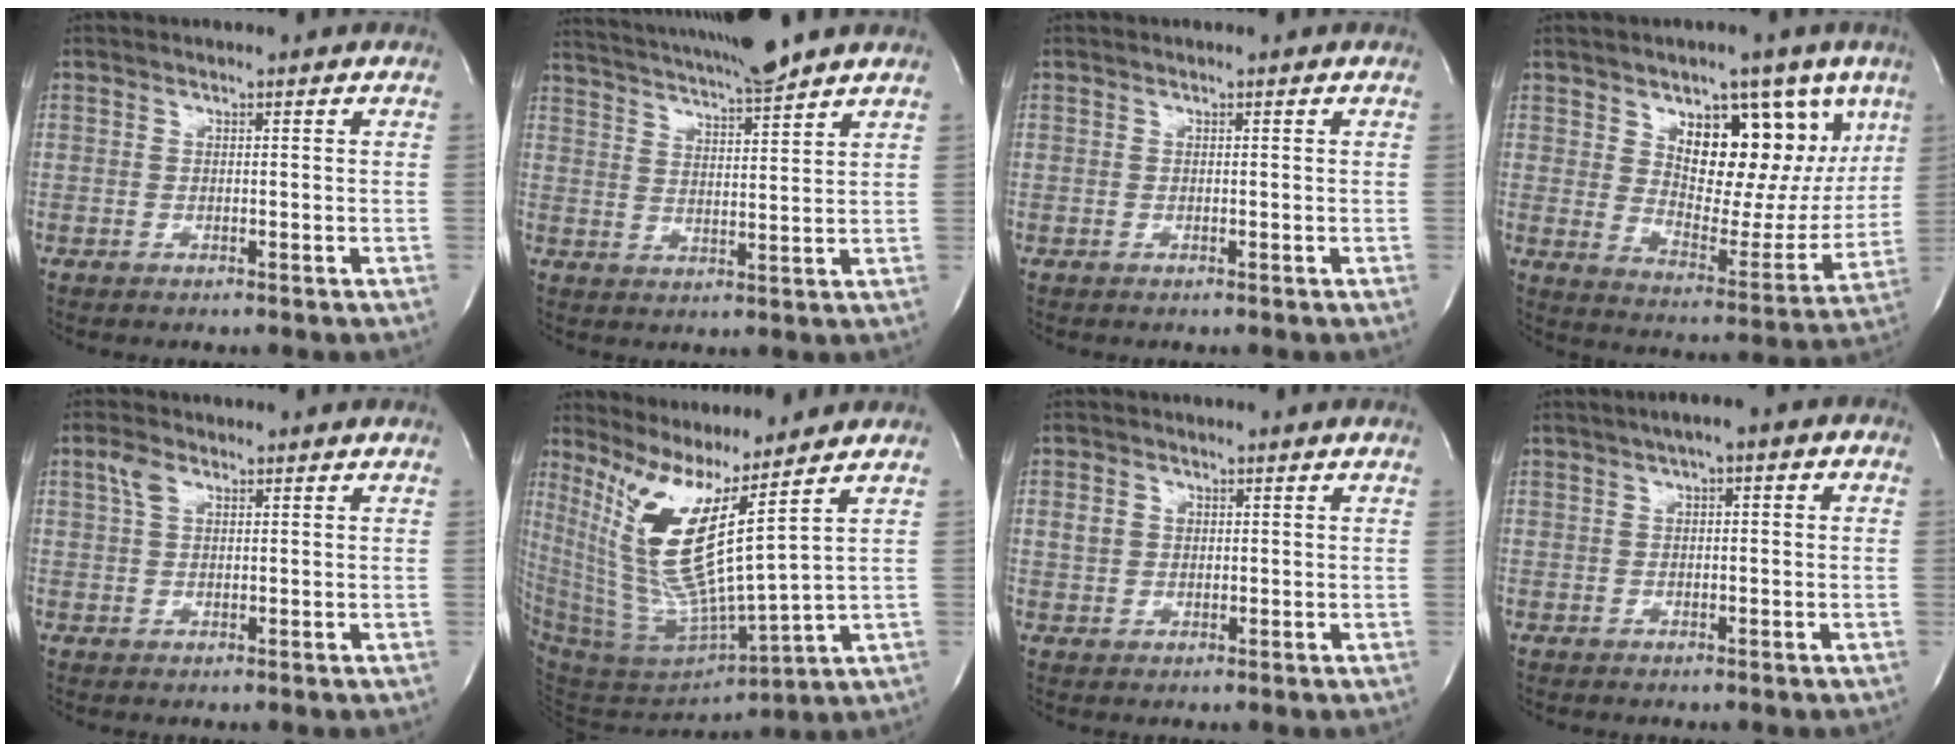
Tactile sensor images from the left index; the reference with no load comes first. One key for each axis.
{"total": 12.6, "fx": 11.3, "fy": -0.8, "fz": 5.5, "tx": -0.107, "ty": 0.009, "tz": 0.174}
{"total": 0.0}
{"total": 14.8, "fx": 7.3, "fy": 7.5, "fz": 10.4, "tx": -0.127, "ty": 0.004, "tz": 0.120}
{"total": 2.6, "fx": 1.4, "fy": 1.2, "fz": 1.8, "tx": -0.045, "ty": 0.011, "tz": 0.033}
{"total": 14.9, "fx": 8.1, "fy": -0.4, "fz": 12.6, "tx": -0.269, "ty": -0.030, "tz": 0.160}
{"total": 2.7, "fx": 0.8, "fy": 2.2, "fz": 1.2, "tx": -0.030, "ty": 0.010, "tz": 0.020}
{"total": 4.0, "fx": 1.4, "fy": 1.4, "fz": 3.5, "tx": -0.051, "ty": 0.021, "tz": 0.013}